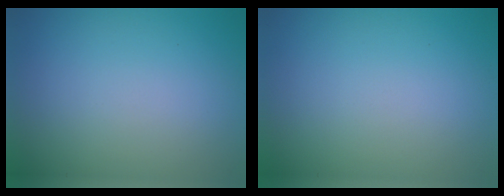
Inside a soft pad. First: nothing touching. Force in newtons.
{"total": 0.0}